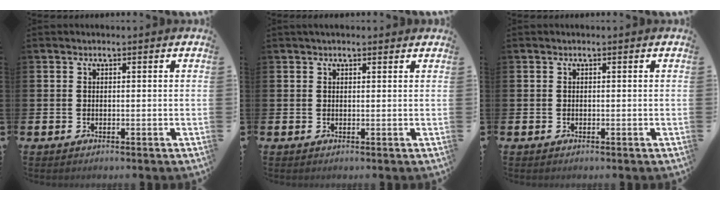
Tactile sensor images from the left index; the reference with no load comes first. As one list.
[{"total": 1.2, "force": [1.1, 0.3, 0.4], "torque": [0.004, 0.000, 0.017]}, {"total": 0.0}]